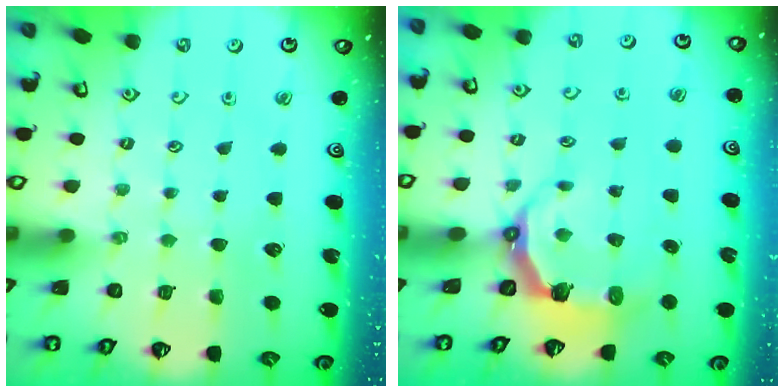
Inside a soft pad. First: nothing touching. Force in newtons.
{"total": 6.3, "press": 4.5, "slide": 4.3}